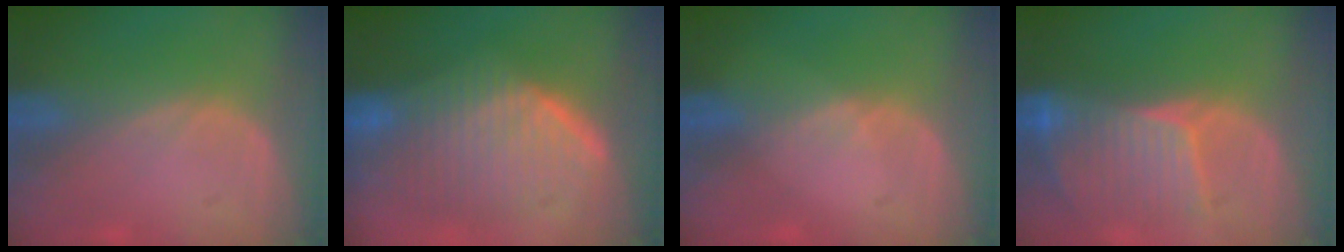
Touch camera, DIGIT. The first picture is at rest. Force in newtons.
{"total": 10.0, "press": 9.0, "slide": 4.4}
{"total": 0.8, "press": 0.8, "slide": 0.1}
{"total": 8.4, "press": 7.7, "slide": 3.4}